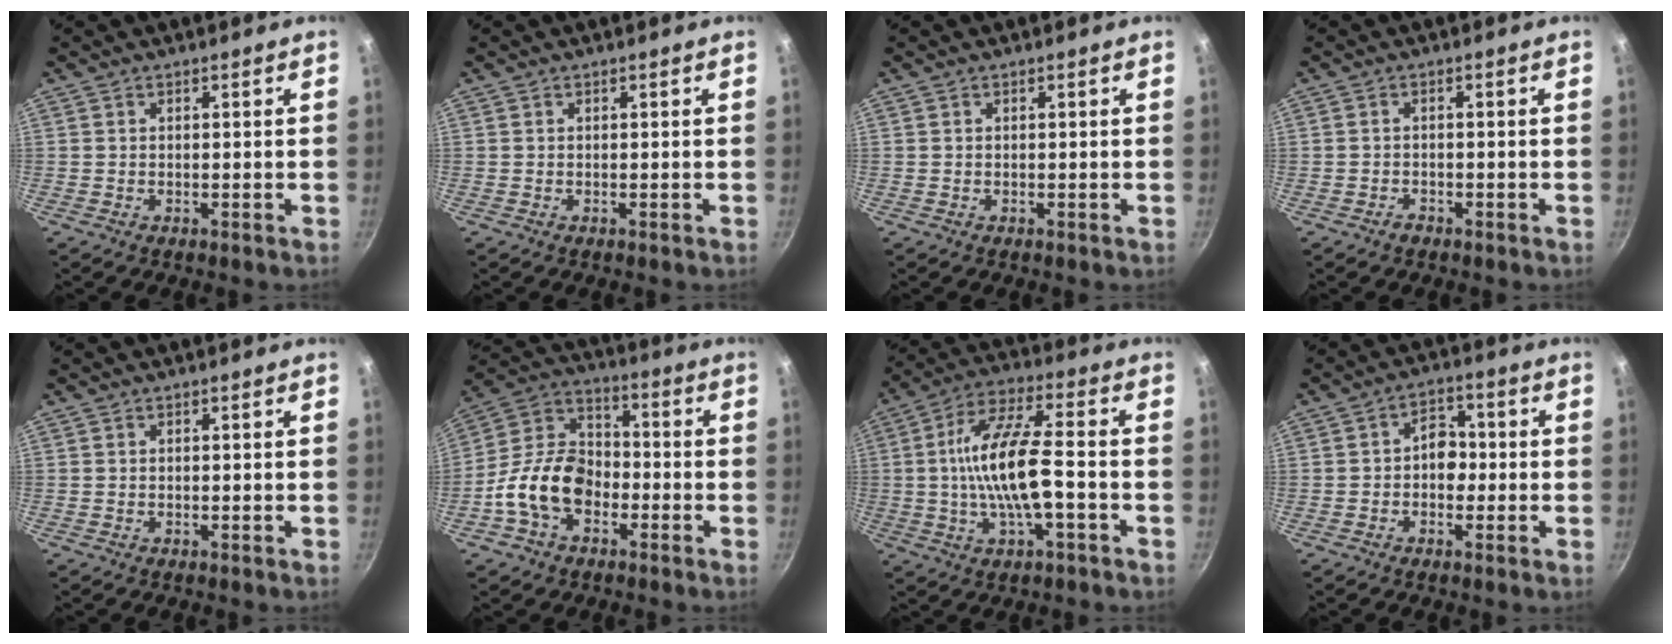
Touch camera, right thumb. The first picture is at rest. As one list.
[{"total": 0.0}, {"total": 0.0}, {"total": 1.3, "force": [-1.0, 0.7, 0.5], "torque": [-0.009, 0.013, -0.019]}, {"total": 0.0}, {"total": 14.3, "force": [-4.7, 9.9, 9.2], "torque": [-0.134, 0.046, -0.104]}, {"total": 14.3, "force": [-2.1, 4.7, 13.4], "torque": [-0.252, 0.029, -0.049]}, {"total": 5.3, "force": [-0.6, 4.0, 3.5], "torque": [-0.018, 0.016, -0.019]}]